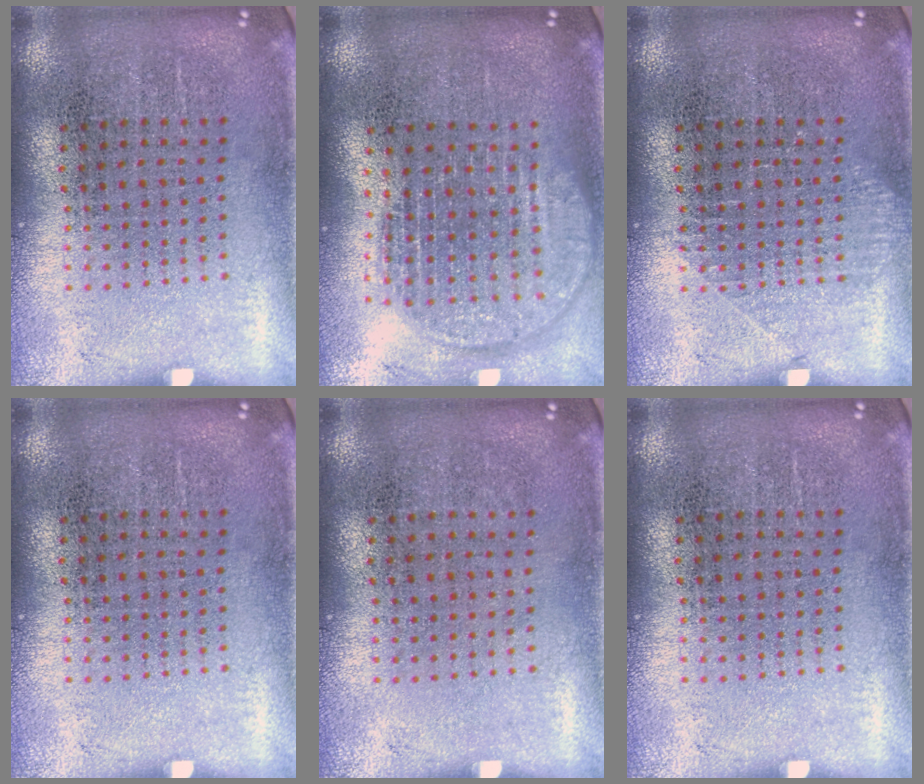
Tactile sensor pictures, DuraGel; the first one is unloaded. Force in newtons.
{"total": 1.8, "press": 1.5, "slide": 0.9}
{"total": 0.8, "press": 0.8, "slide": 0.3}
{"total": 0.0}
{"total": 0.0}
{"total": 0.0}